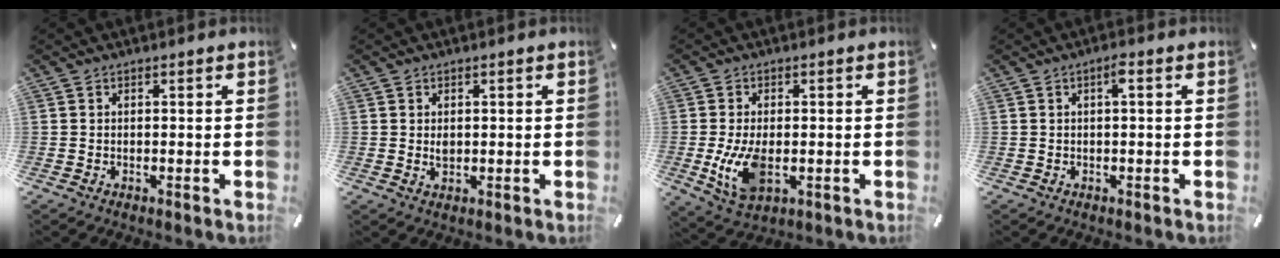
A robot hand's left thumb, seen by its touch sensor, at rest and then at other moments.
{"total": 1.5, "force": [0.4, 1.1, 1.0], "torque": [-0.013, -0.001, 0.005]}
{"total": 8.9, "force": [-1.2, 5.1, 7.2], "torque": [-0.164, -0.014, -0.023]}
{"total": 1.9, "force": [0.2, 0.4, 1.9], "torque": [-0.038, 0.004, 0.001]}